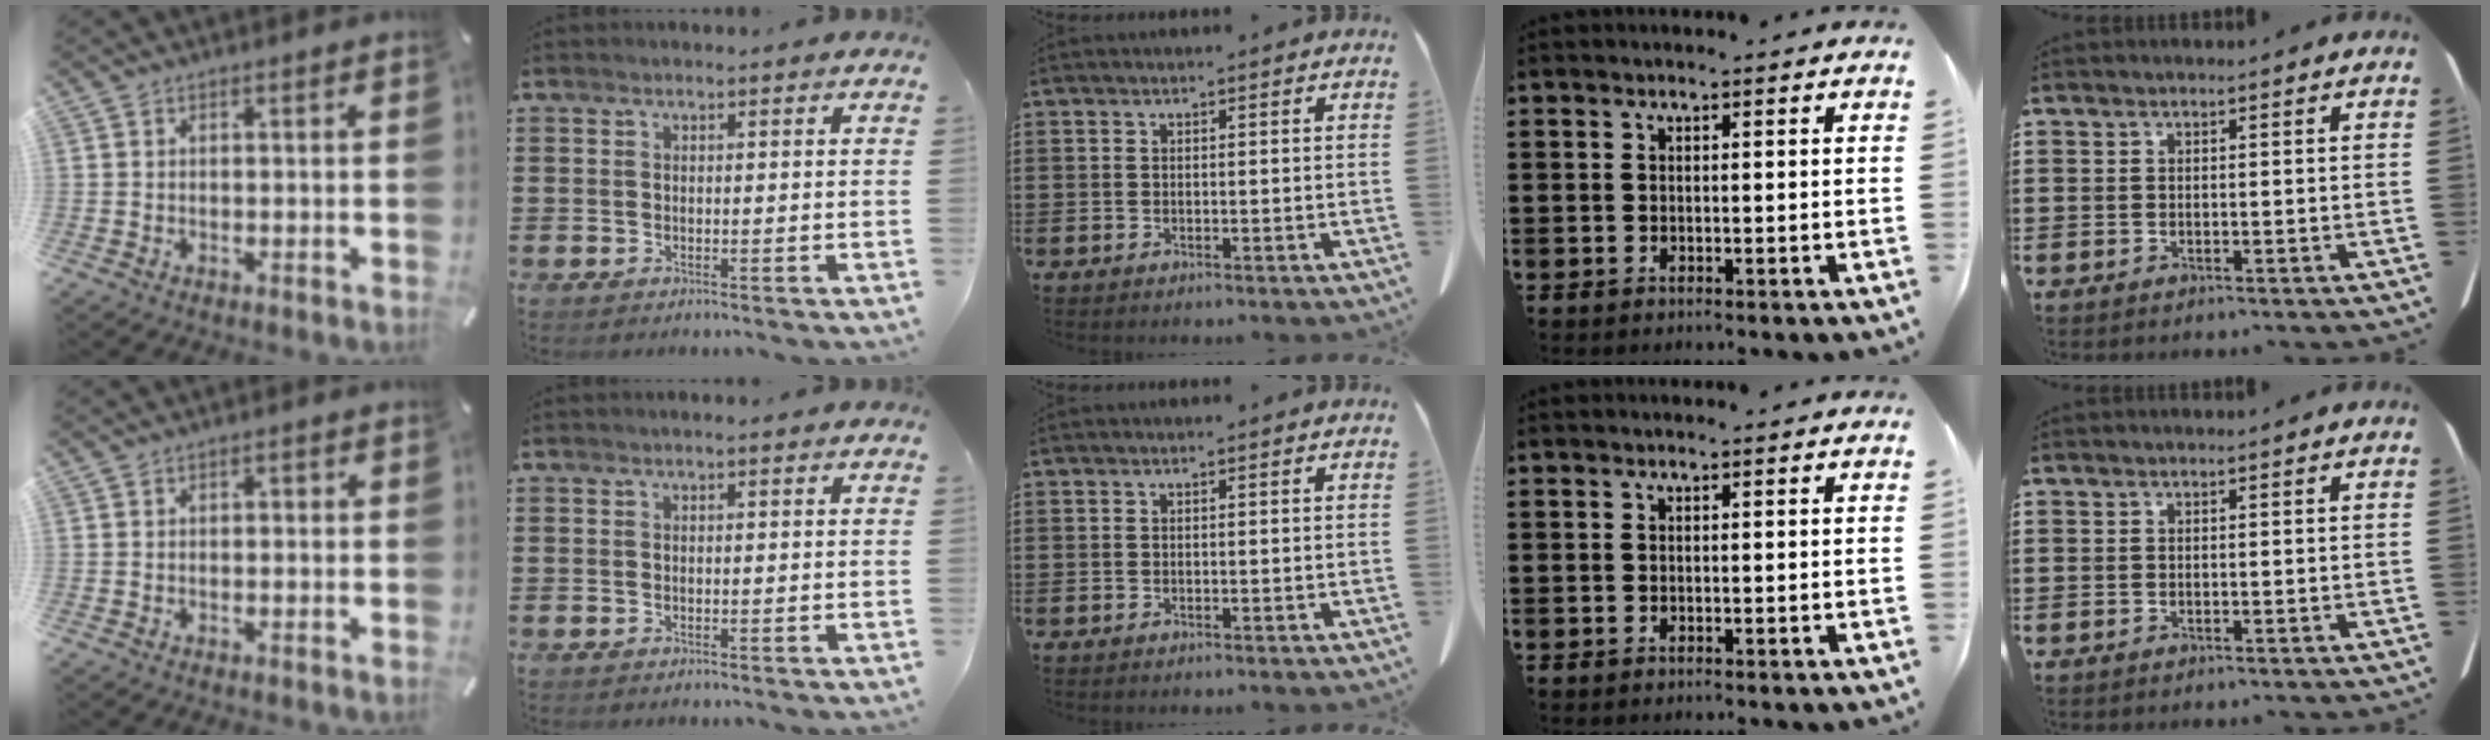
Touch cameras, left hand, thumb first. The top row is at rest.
{"thumb": {"total": 1.1, "force": [-0.5, 0.6, 0.7], "torque": [-0.014, 0.004, -0.011]}}